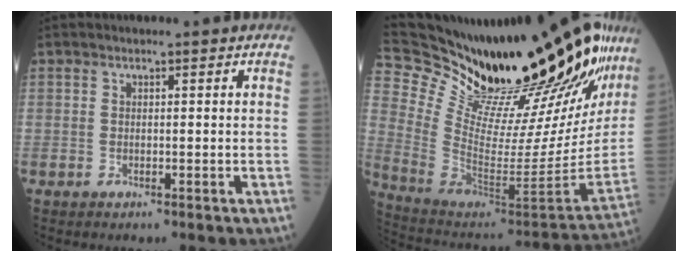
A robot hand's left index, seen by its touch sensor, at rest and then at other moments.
{"total": 38.2, "force": [31.9, 4.9, 20.5], "torque": [-0.332, -0.138, 0.466]}